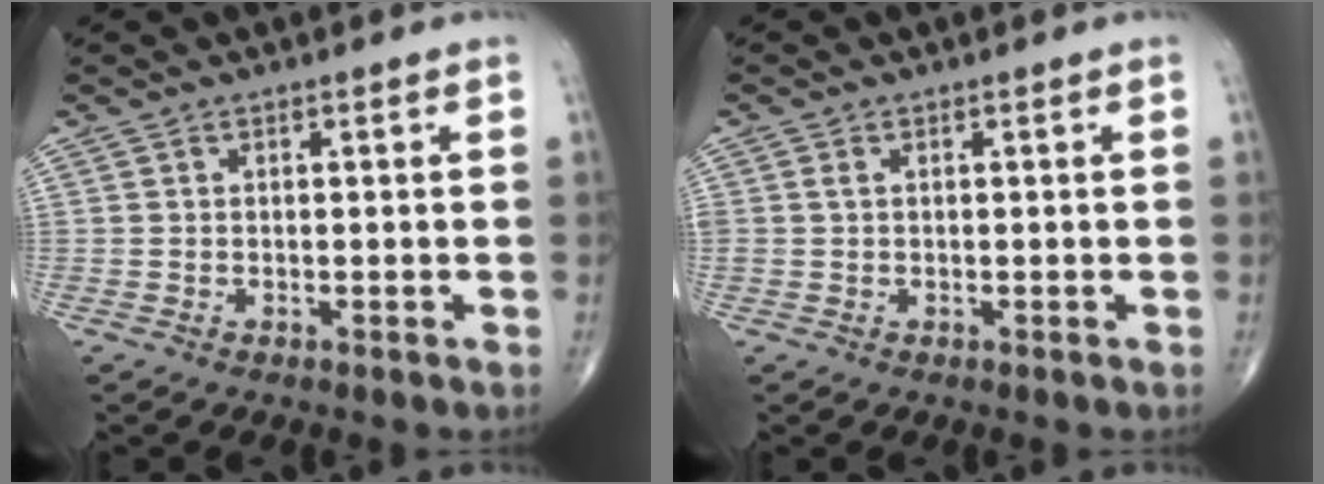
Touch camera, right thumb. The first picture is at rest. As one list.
[{"total": 1.0, "force": [0.3, 0.7, 0.7], "torque": [-0.020, 0.005, 0.009]}]